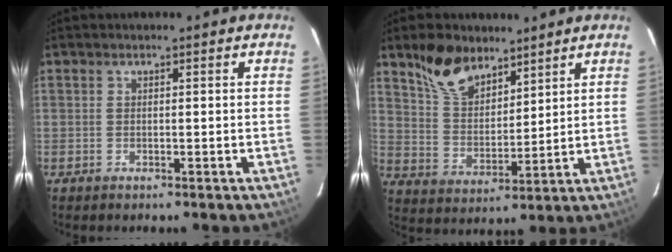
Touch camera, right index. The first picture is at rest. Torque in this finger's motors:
{"motor_torque": [0.22, 0.22, 0.18, 0.07]}